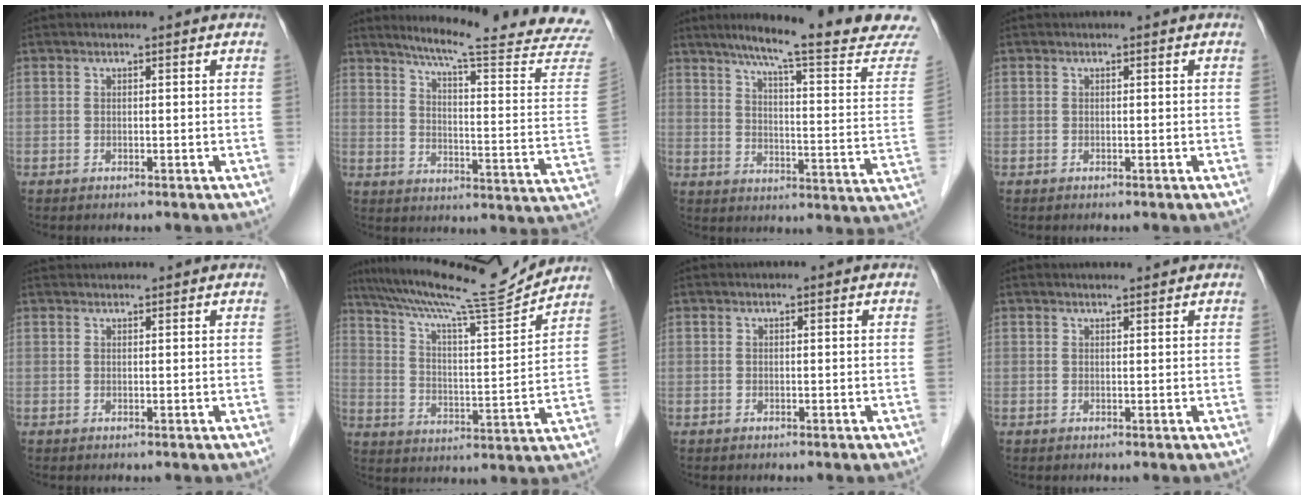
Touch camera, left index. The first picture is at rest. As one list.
[{"total": 22.7, "force": [20.6, -0.7, 9.5], "torque": [-0.134, -0.101, 0.248]}, {"total": 20.5, "force": [17.3, -0.4, 10.9], "torque": [-0.154, -0.050, 0.219]}, {"total": 0.0}, {"total": 3.3, "force": [3.2, 0.3, 0.5], "torque": [-0.008, 0.033, 0.050]}, {"total": 17.2, "force": [15.9, -0.8, 6.5], "torque": [-0.116, -0.018, 0.248]}, {"total": 0.0}, {"total": 2.4, "force": [2.4, 0.2, 0.6], "torque": [-0.011, 0.008, 0.033]}]